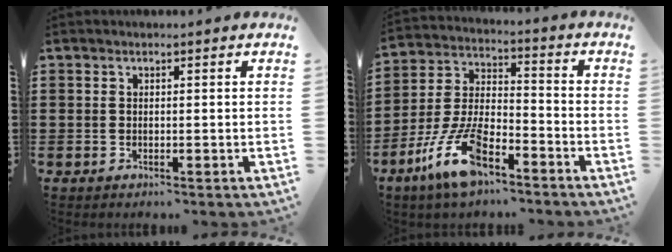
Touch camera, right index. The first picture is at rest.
{"total": 11.3, "force": [-7.0, 3.8, 8.0], "torque": [-0.184, 0.004, -0.136]}